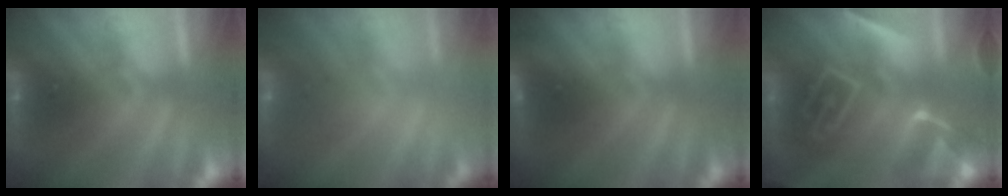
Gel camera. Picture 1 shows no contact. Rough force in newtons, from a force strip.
{"total": 2.1}
{"total": 1.8}
{"total": 9.3}